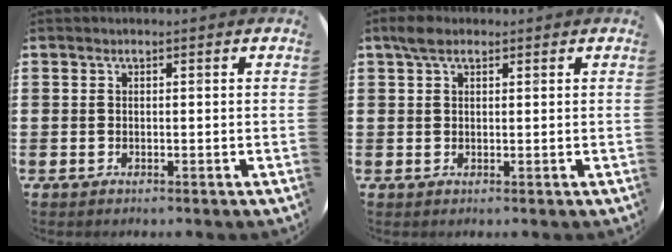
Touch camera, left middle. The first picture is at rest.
{"total": 2.2, "force": [1.5, 1.0, 1.2], "torque": [-0.018, 0.004, 0.026]}